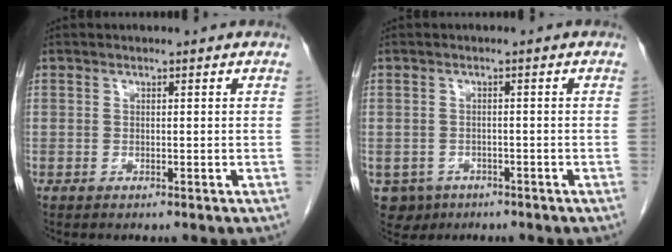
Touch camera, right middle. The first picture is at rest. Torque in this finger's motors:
{"motor_torque": [-0.18, 0.07, -0.04, -0.02]}